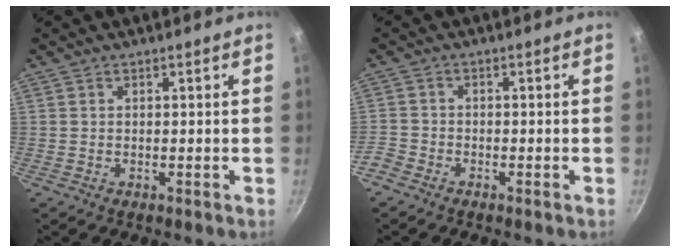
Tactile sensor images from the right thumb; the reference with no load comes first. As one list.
[{"total": 3.0, "force": [-2.4, 1.5, 1.1], "torque": [-0.038, 0.014, -0.056]}]